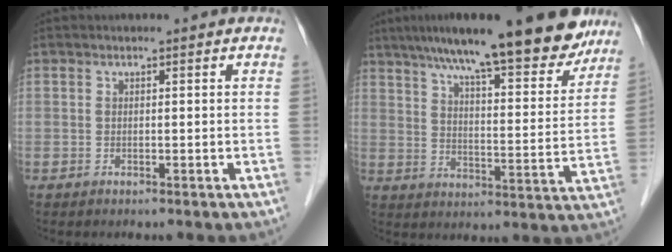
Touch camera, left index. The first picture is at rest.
{"total": 21.4, "force": [17.1, 3.5, 12.4], "torque": [-0.185, 0.012, 0.240]}